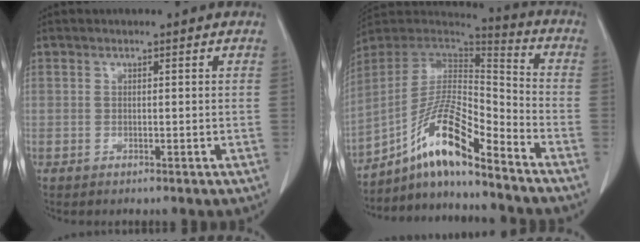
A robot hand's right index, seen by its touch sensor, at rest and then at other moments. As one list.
[{"total": 14.5, "force": [-10.1, 2.1, 10.2], "torque": [-0.188, 0.016, -0.182]}]